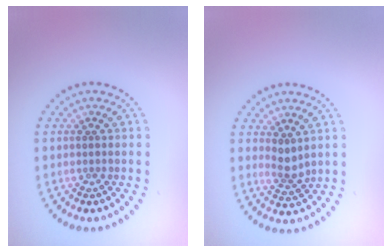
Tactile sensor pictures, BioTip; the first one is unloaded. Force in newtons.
{"total": 1.9, "press": 1.5, "slide": 1.2}